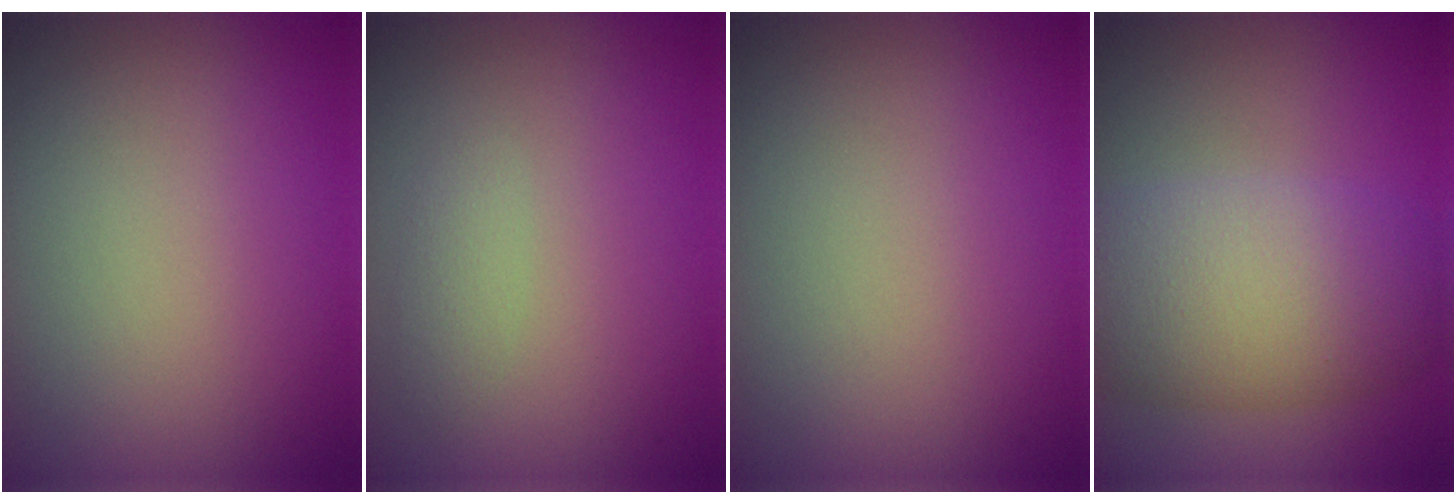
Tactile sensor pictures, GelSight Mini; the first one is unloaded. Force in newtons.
{"total": 1.2, "press": 1.2, "slide": 0.0}
{"total": 0.0}
{"total": 8.5, "press": 8.5, "slide": 0.3}